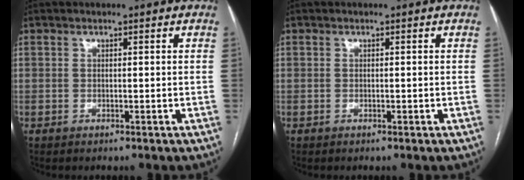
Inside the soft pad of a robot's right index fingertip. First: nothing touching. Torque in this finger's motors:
{"motor_torque": [-0.08, 0.40, -0.02, 0.01]}